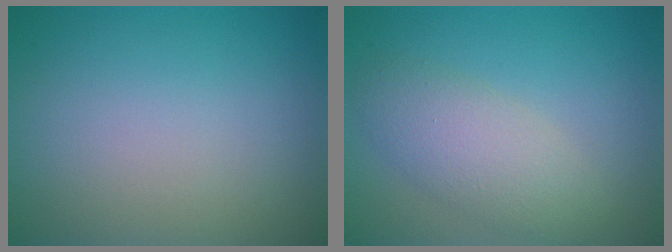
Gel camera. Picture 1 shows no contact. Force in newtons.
{"total": 3.9, "press": 3.9, "slide": 0.0}